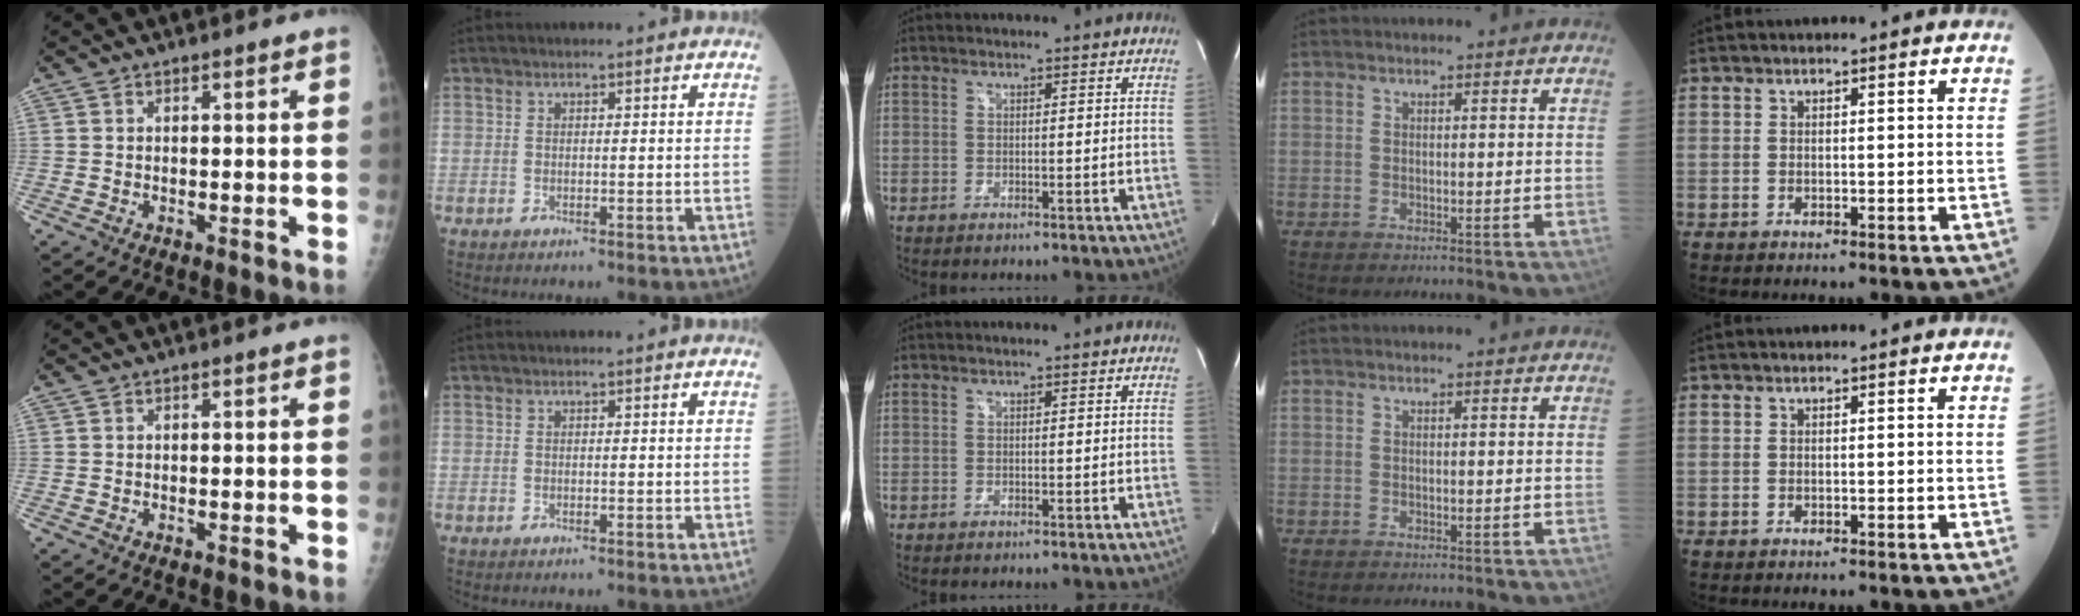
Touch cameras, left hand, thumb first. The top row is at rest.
{}